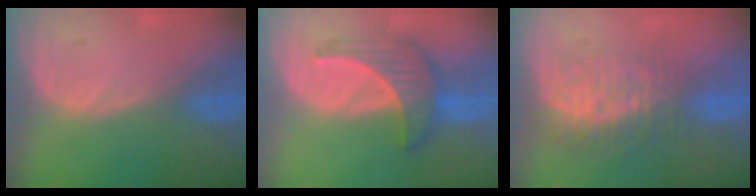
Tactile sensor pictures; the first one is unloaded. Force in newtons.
{"total": 6.8, "press": 6.4, "slide": 2.2}
{"total": 8.7, "press": 7.4, "slide": 4.6}